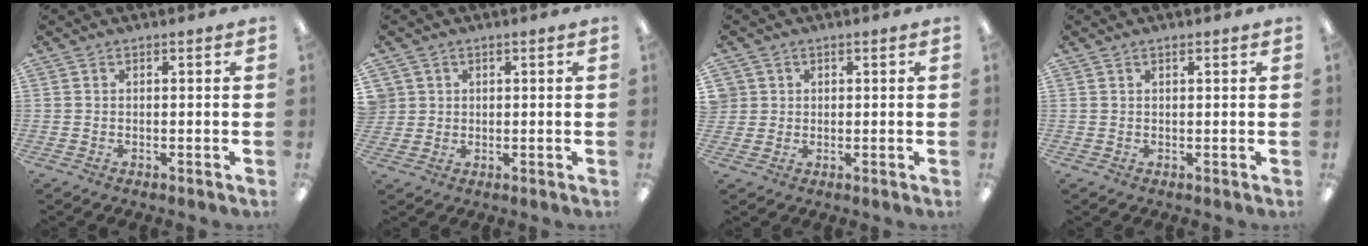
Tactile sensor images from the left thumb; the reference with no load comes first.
{"total": 3.0, "force": [0.9, 2.8, -0.4], "torque": [0.004, 0.003, 0.014]}
{"total": 2.8, "force": [0.8, 2.7, -0.2], "torque": [-0.005, 0.005, 0.014]}
{"total": 0.9, "force": [0.7, 0.2, 0.5], "torque": [-0.012, 0.001, 0.012]}